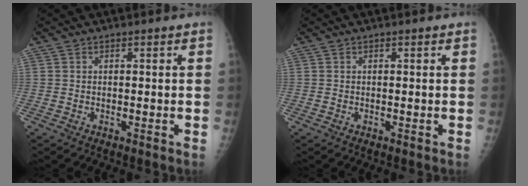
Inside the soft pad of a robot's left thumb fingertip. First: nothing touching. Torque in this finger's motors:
{"motor_torque": [-0.13, 0.04, -0.15, -0.06, 0.00]}